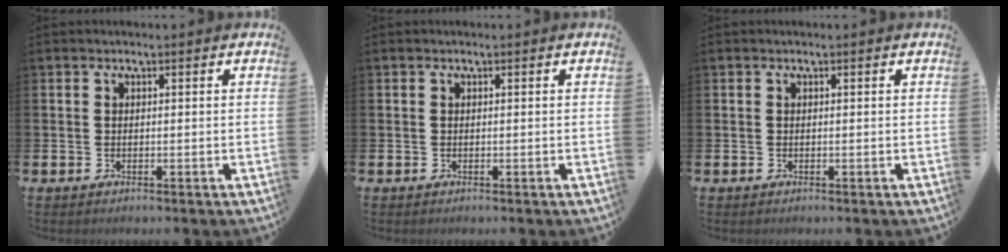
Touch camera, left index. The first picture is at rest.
{"total": 0.0}
{"total": 0.0}